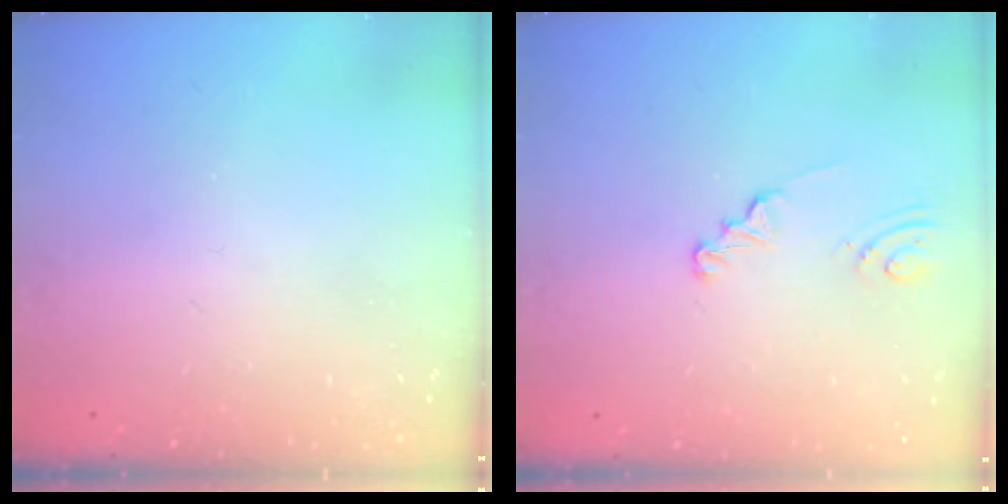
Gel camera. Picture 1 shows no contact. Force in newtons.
{"total": 1.8, "press": 1.8, "slide": 0.2}